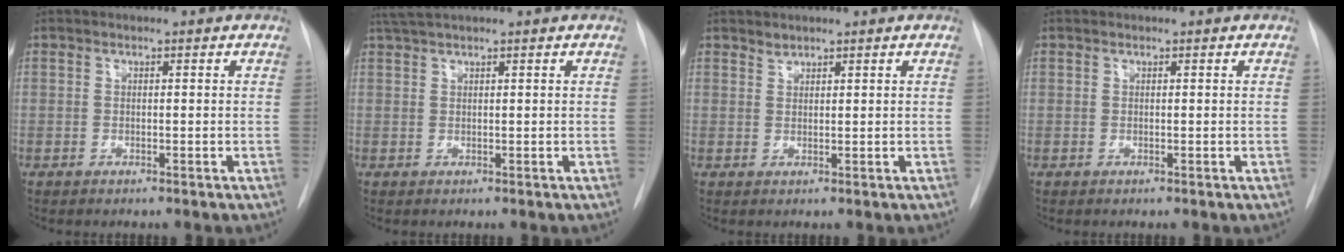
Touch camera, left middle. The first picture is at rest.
{"total": 2.9, "force": [2.5, -0.2, 1.5], "torque": [-0.030, 0.020, 0.051]}
{"total": 1.0, "force": [0.9, 0.2, 0.0], "torque": [0.002, -0.002, 0.016]}
{"total": 0.0}